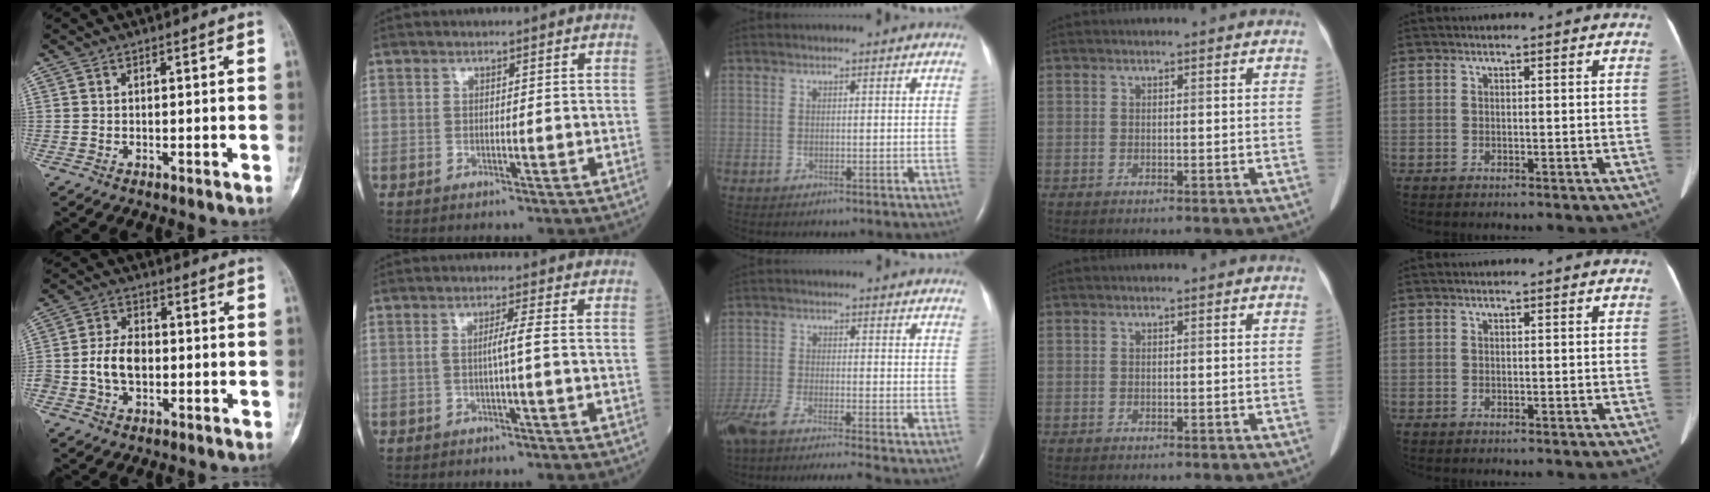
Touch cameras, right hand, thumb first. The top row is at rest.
{"thumb": {"total": 7.1, "force": [-1.4, 4.7, 5.1], "torque": [-0.089, 0.018, -0.029]}, "index": {"total": 2.1, "force": [-0.4, -0.6, 2.0], "torque": [-0.038, 0.002, -0.007]}, "middle": {"total": 11.6, "force": [-9.7, -0.3, 6.3], "torque": [-0.105, -0.029, -0.162]}}